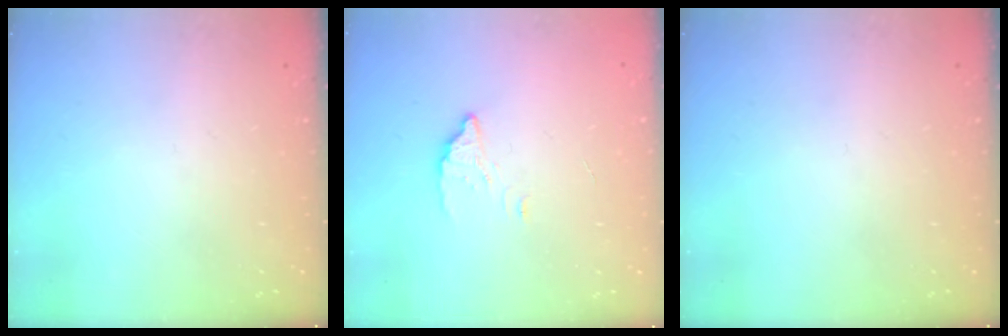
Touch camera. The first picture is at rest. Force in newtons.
{"total": 2.3, "press": 2.3, "slide": 0.2}
{"total": 0.0}